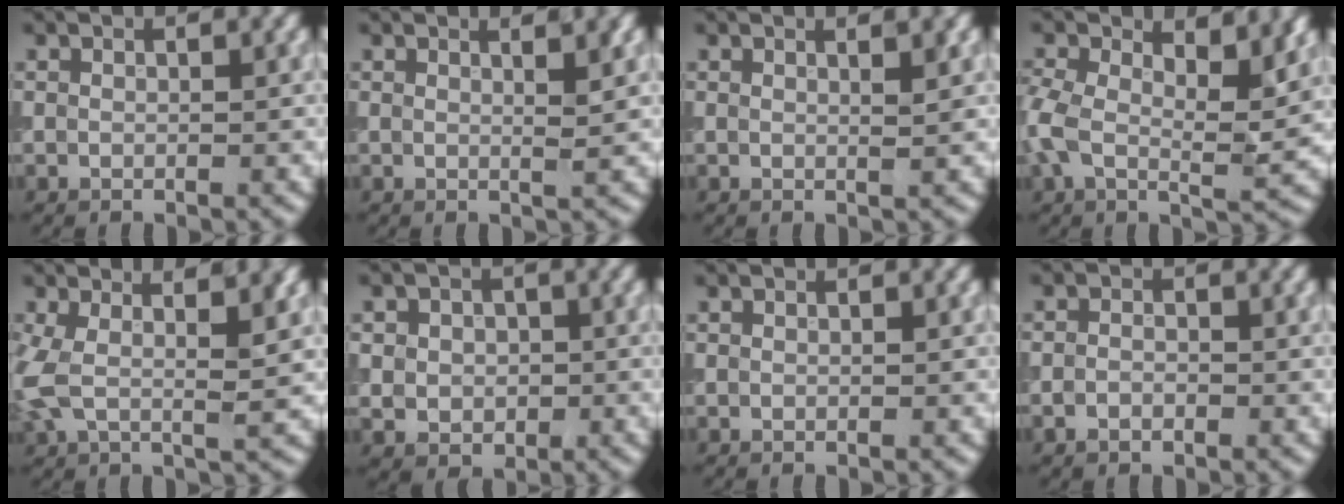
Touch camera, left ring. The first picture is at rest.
{"total": 2.5, "force": [1.1, 0.8, 2.1], "torque": [-0.019, 0.012, -0.005]}
{"total": 1.8, "force": [0.8, 0.6, 1.6], "torque": [-0.015, 0.005, -0.001]}
{"total": 7.7, "force": [2.0, 3.9, 6.4], "torque": [-0.133, -0.003, 0.023]}
{"total": 5.3, "force": [1.1, 1.9, 4.8], "torque": [-0.105, 0.001, 0.014]}
{"total": 3.2, "force": [0.0, 2.8, 1.5], "torque": [-0.022, -0.006, -0.007]}
{"total": 0.0}
{"total": 1.4, "force": [-0.7, 0.9, 0.8], "torque": [-0.014, 0.000, -0.018]}